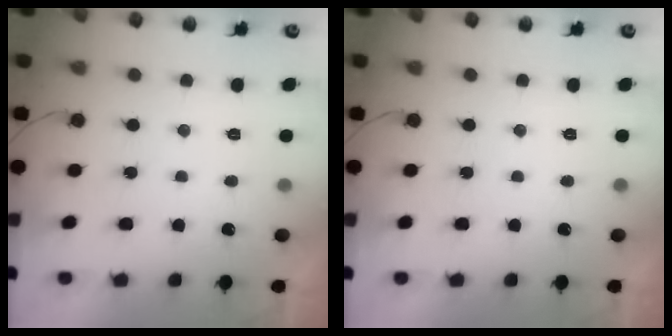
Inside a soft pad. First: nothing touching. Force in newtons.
{"total": 0.0}